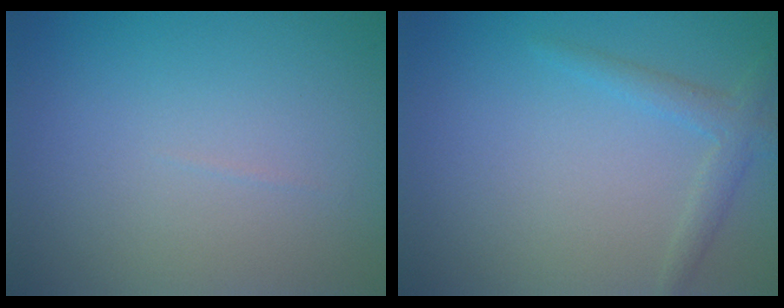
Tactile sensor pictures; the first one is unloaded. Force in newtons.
{"total": 2.0, "press": 2.0, "slide": 0.1}